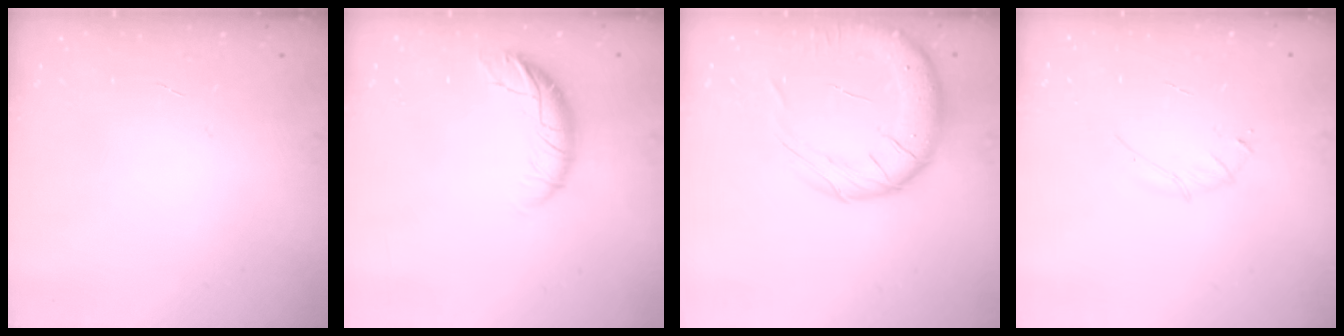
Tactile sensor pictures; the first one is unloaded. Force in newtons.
{"total": 9.7, "press": 9.6, "slide": 1.7}
{"total": 14.8, "press": 14.6, "slide": 2.5}
{"total": 3.3, "press": 3.2, "slide": 0.9}